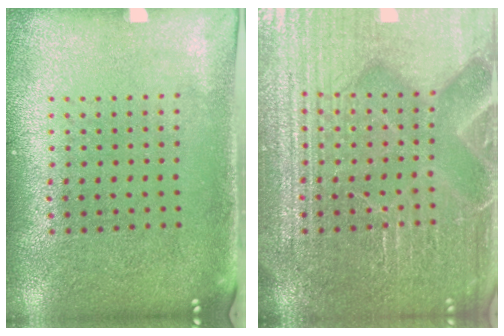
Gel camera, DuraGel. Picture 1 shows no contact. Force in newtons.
{"total": 7.6, "press": 7.5, "slide": 1.1}